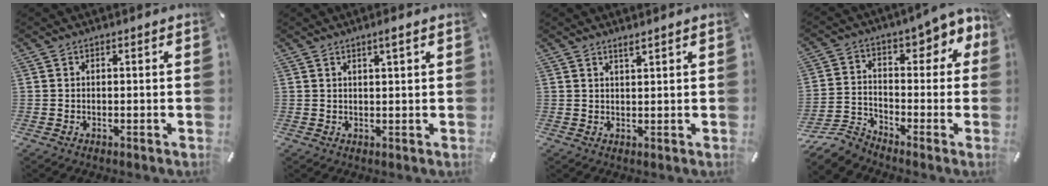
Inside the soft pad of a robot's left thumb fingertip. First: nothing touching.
{"total": 2.1, "force": [1.2, 0.2, 1.8], "torque": [-0.036, 0.000, 0.020]}
{"total": 1.6, "force": [1.4, 0.0, 0.8], "torque": [-0.017, -0.002, 0.026]}
{"total": 9.0, "force": [-5.1, 5.6, 5.0], "torque": [-0.099, 0.024, -0.098]}